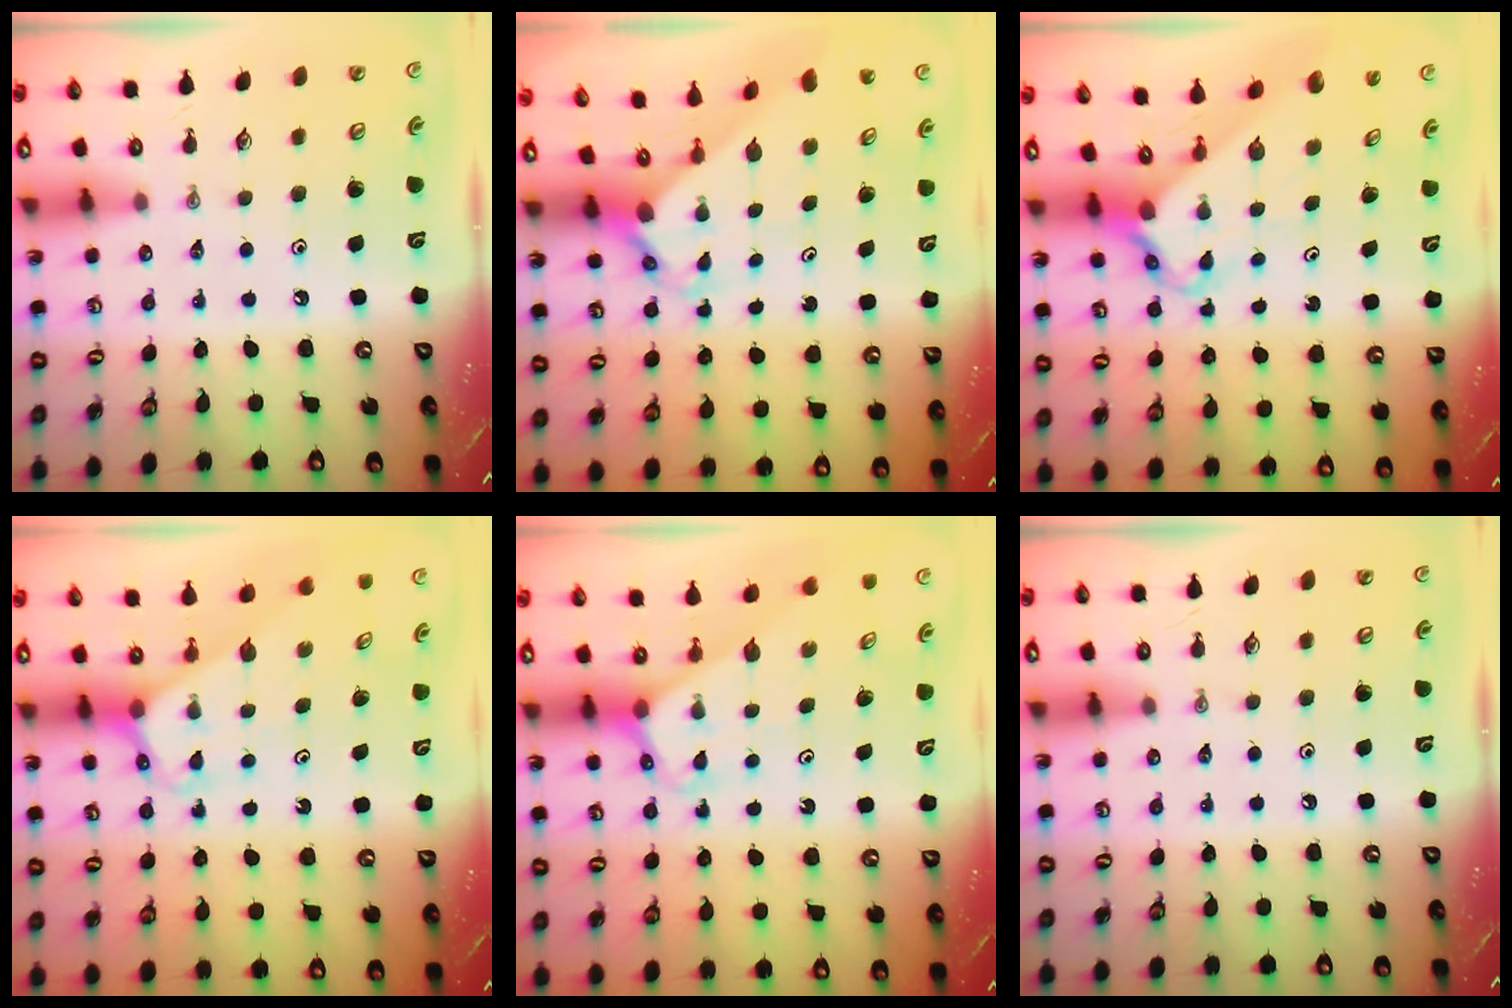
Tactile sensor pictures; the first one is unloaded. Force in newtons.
{"total": 2.8, "press": 2.8, "slide": 0.3}
{"total": 3.0, "press": 3.0, "slide": 0.2}
{"total": 3.0, "press": 3.0, "slide": 0.2}
{"total": 3.0, "press": 3.0, "slide": 0.2}
{"total": 0.0}